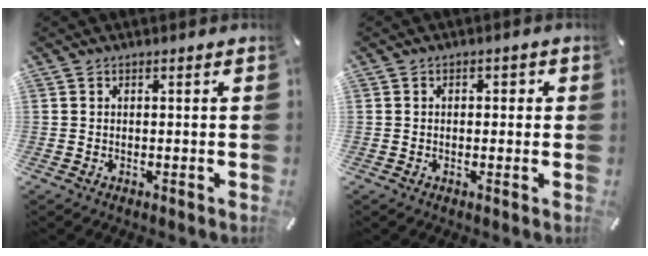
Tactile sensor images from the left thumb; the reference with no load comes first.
{"total": 1.5, "force": [-0.2, 1.2, 1.0], "torque": [-0.012, 0.004, -0.009]}